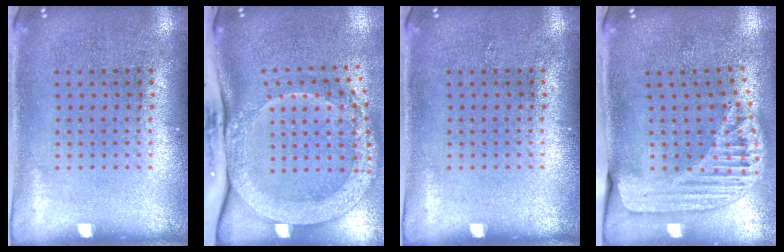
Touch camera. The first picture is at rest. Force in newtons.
{"total": 3.3, "press": 2.4, "slide": 2.3}
{"total": 0.0}
{"total": 1.7, "press": 1.5, "slide": 0.7}